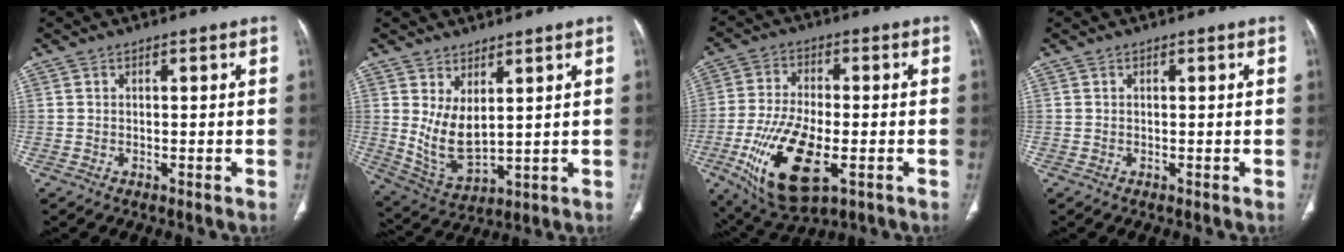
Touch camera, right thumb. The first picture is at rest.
{"total": 8.3, "force": [2.5, 4.0, 6.8], "torque": [-0.125, -0.032, 0.069]}
{"total": 16.7, "force": [-5.6, 7.3, 14.0], "torque": [-0.269, -0.003, -0.089]}
{"total": 0.0}